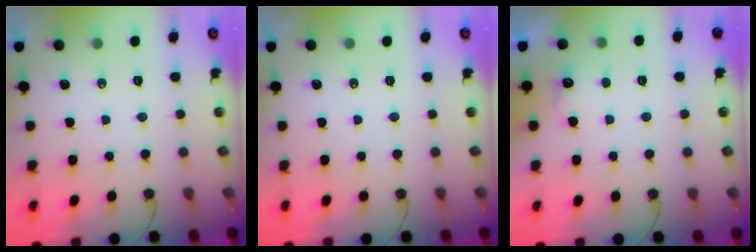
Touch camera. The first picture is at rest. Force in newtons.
{"total": 0.0}
{"total": 4.5, "press": 4.4, "slide": 1.2}